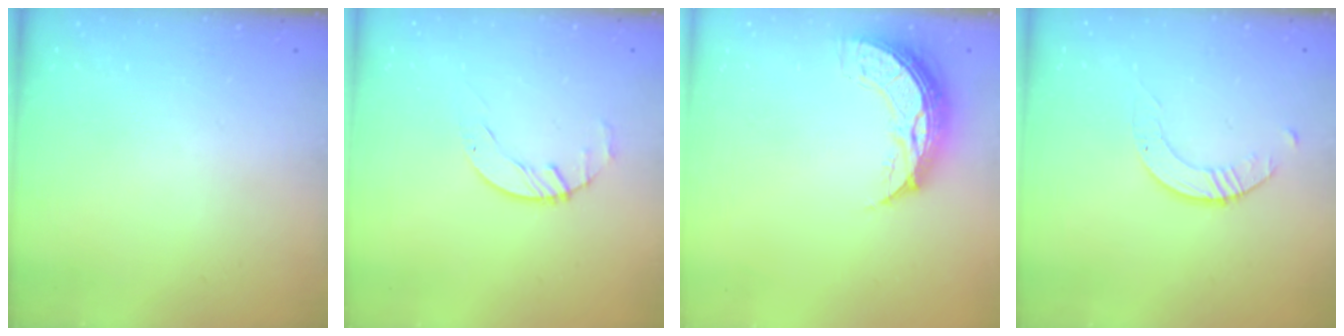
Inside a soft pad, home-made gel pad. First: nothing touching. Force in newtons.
{"total": 1.7, "press": 1.7, "slide": 0.3}
{"total": 9.2, "press": 9.2, "slide": 0.7}
{"total": 1.7, "press": 1.7, "slide": 0.2}